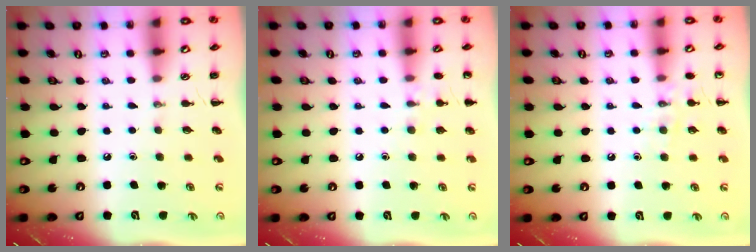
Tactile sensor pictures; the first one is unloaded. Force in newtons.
{"total": 6.1, "press": 5.8, "slide": 1.9}
{"total": 7.7, "press": 7.6, "slide": 1.5}